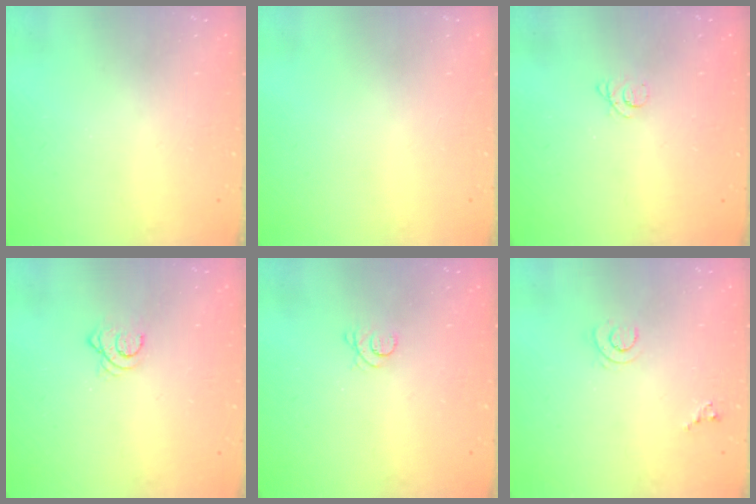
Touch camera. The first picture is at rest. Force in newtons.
{"total": 0.0}
{"total": 2.3, "press": 2.3, "slide": 0.3}
{"total": 4.1, "press": 4.1, "slide": 0.4}
{"total": 3.0, "press": 2.9, "slide": 0.4}
{"total": 6.6, "press": 6.5, "slide": 0.7}